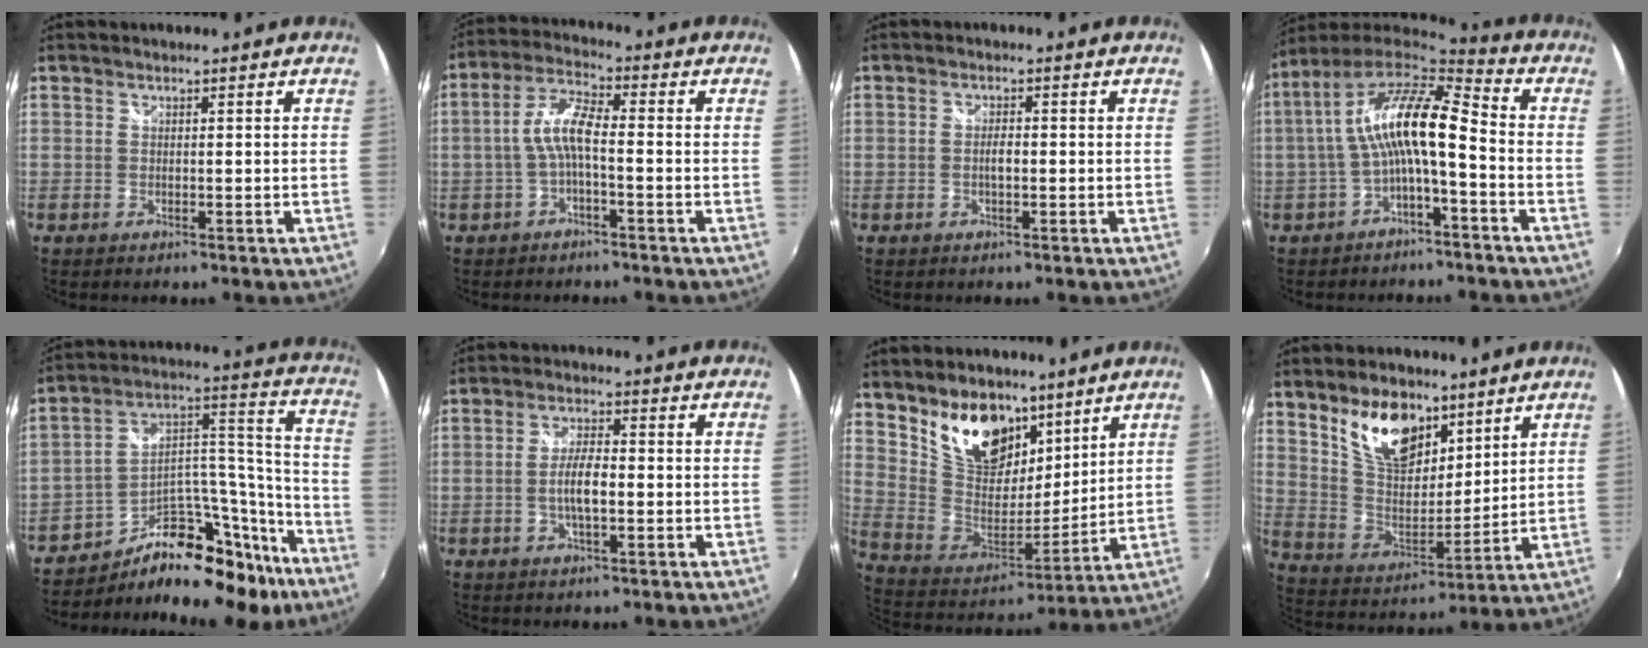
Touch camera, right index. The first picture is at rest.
{"total": 5.8, "force": [-1.4, 1.2, 5.5], "torque": [-0.119, 0.013, -0.029]}
{"total": 1.8, "force": [-0.3, 0.6, 1.7], "torque": [-0.031, 0.000, -0.006]}
{"total": 13.8, "force": [-1.1, 3.5, 13.3], "torque": [-0.253, 0.020, -0.025]}
{"total": 21.6, "force": [-15.0, 11.8, 10.1], "torque": [-0.159, 0.079, -0.219]}
{"total": 5.2, "force": [-1.1, 1.5, 4.9], "torque": [-0.094, 0.002, -0.019]}
{"total": 16.2, "force": [10.4, 9.2, 8.4], "torque": [-0.171, 0.008, 0.202]}
{"total": 14.6, "force": [9.1, 7.8, 8.3], "torque": [-0.157, 0.003, 0.174]}